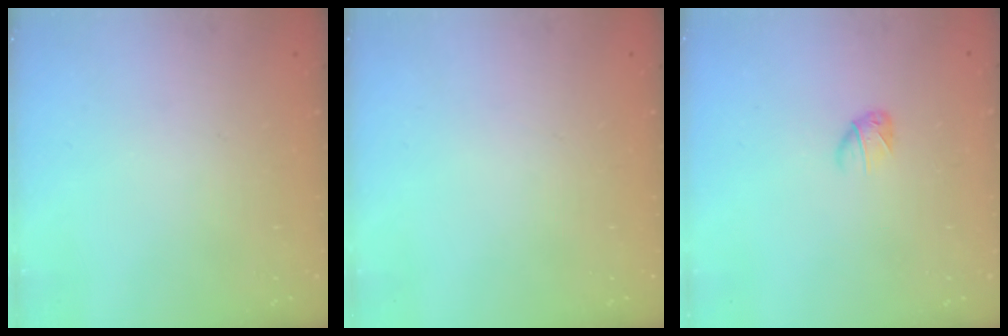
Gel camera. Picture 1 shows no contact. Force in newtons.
{"total": 0.0}
{"total": 3.0, "press": 2.9, "slide": 0.7}